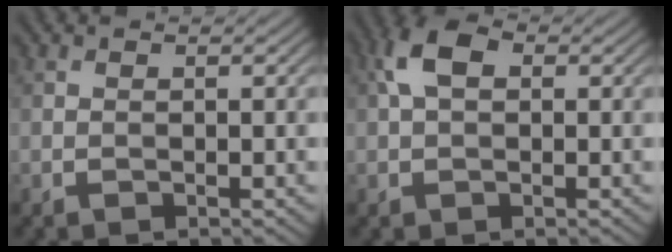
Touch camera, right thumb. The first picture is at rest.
{"total": 4.7, "force": [1.1, 2.8, 3.5], "torque": [-0.077, 0.013, 0.014]}